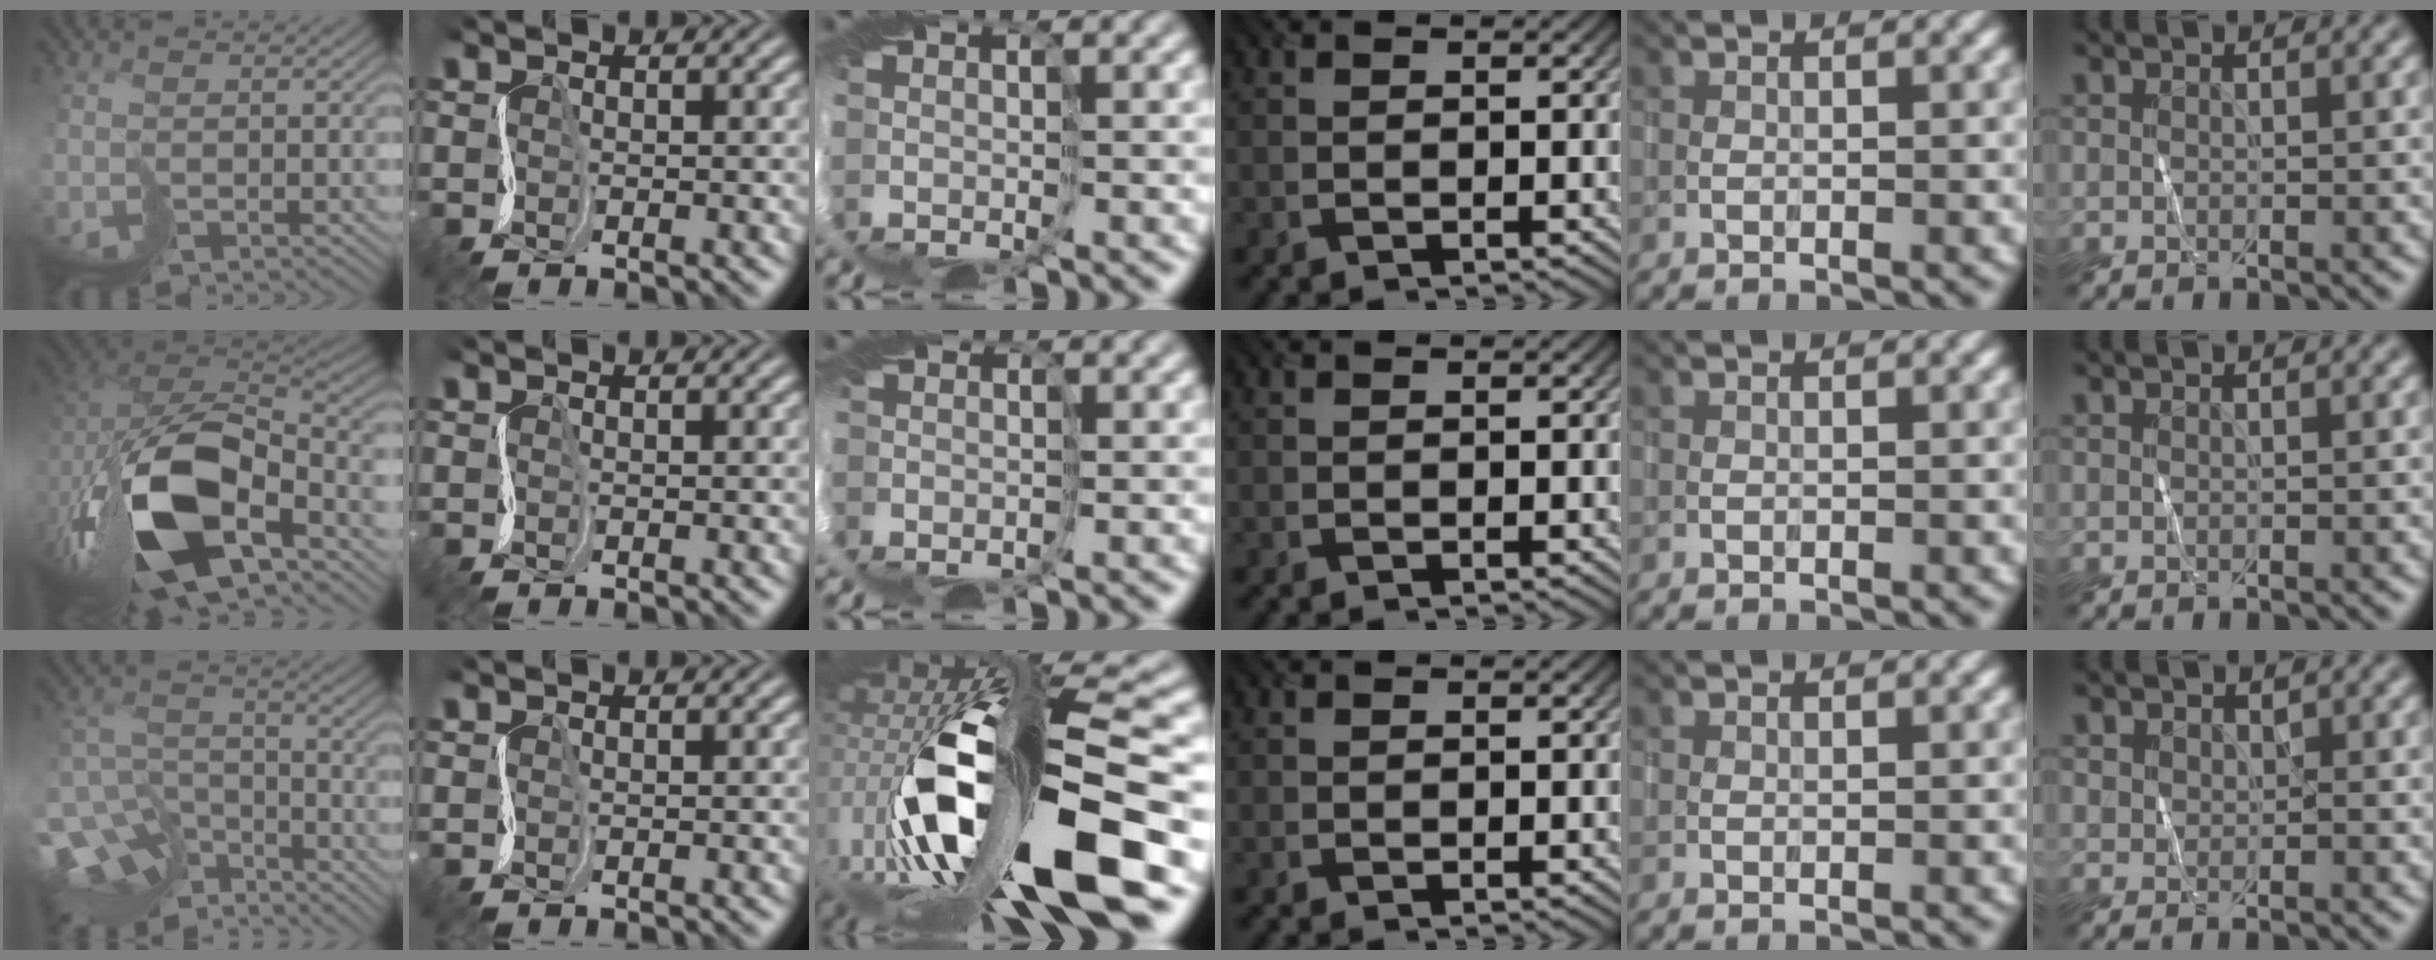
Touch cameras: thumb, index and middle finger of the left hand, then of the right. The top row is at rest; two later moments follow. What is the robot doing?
{"motion": "cut", "object": "tape"}